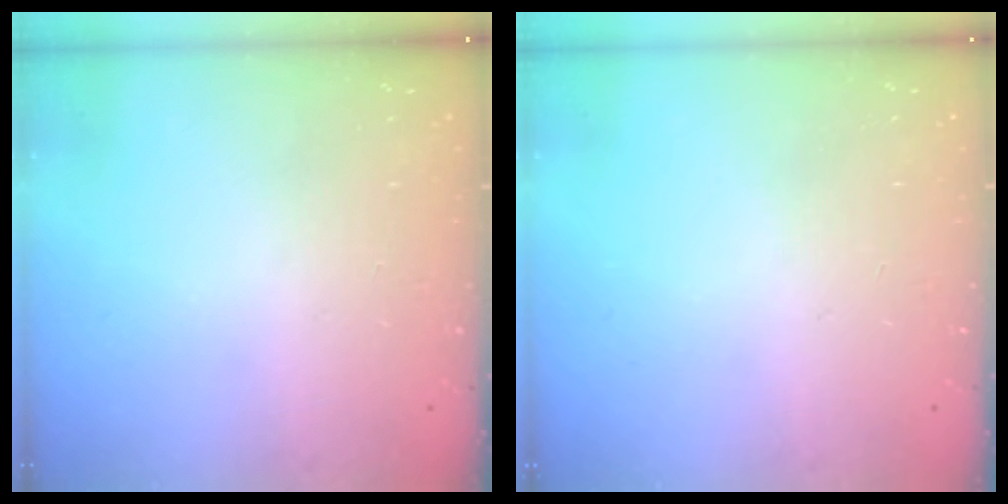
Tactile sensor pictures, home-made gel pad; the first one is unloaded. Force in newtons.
{"total": 0.0}